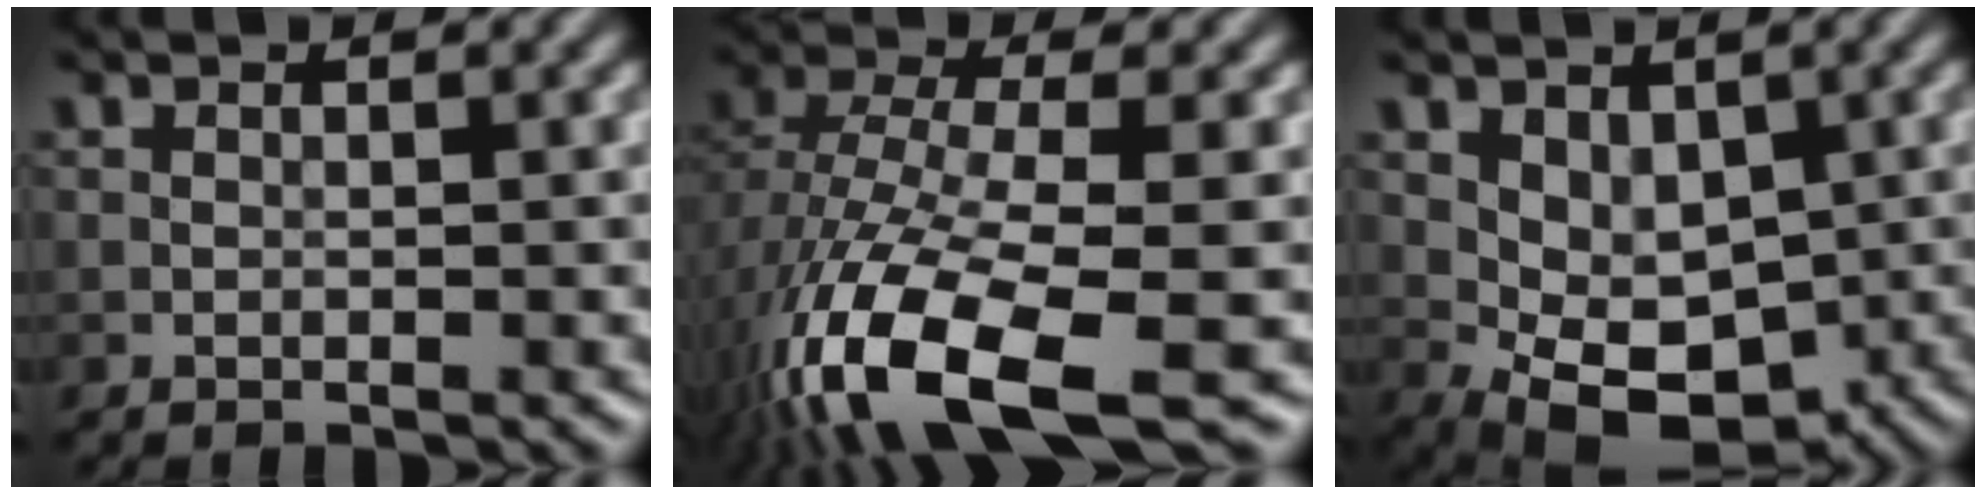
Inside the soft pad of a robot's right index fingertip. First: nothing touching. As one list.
[{"total": 14.0, "force": [-6.7, 5.0, 11.2], "torque": [-0.239, -0.019, -0.116]}, {"total": 6.1, "force": [-0.5, 4.1, 4.5], "torque": [-0.075, -0.011, -0.002]}]